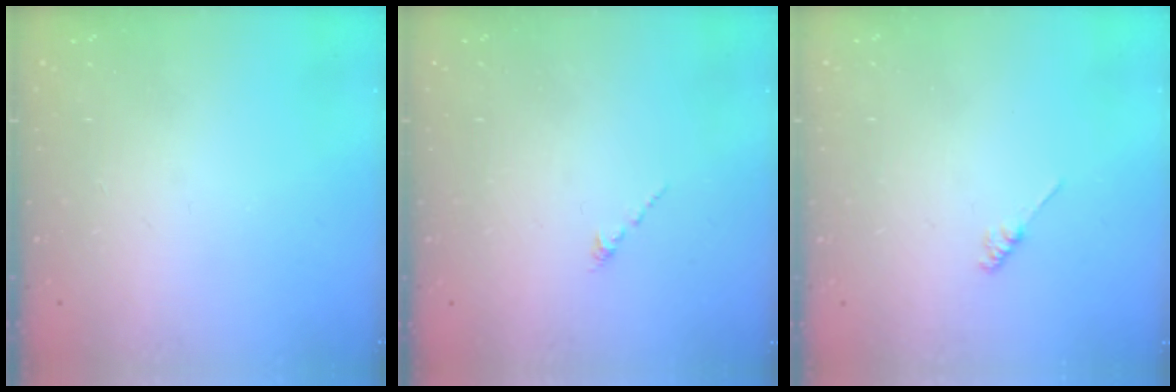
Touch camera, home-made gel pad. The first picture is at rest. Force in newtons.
{"total": 0.0}
{"total": 1.2, "press": 1.1, "slide": 0.3}